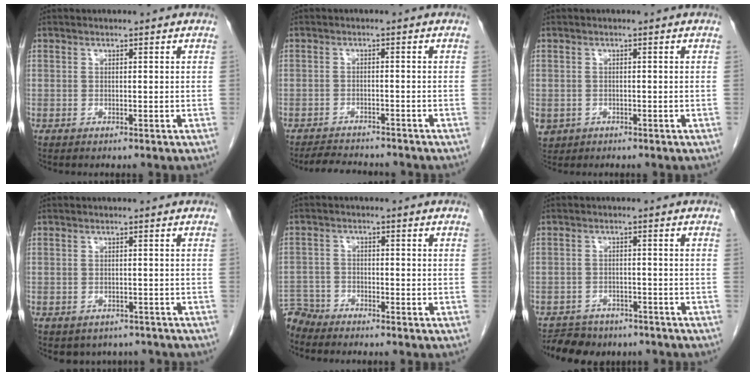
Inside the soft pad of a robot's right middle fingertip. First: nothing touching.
{"total": 6.6, "force": [-6.2, 1.3, 1.8], "torque": [-0.028, -0.005, -0.092]}
{"total": 3.9, "force": [-1.7, 3.4, 0.9], "torque": [-0.019, 0.000, -0.022]}
{"total": 4.7, "force": [-3.9, 2.6, 0.6], "torque": [0.005, 0.013, -0.044]}
{"total": 5.2, "force": [-5.0, 1.3, -0.4], "torque": [0.015, -0.007, -0.097]}
{"total": 7.5, "force": [-6.2, 4.0, 1.5], "torque": [-0.026, 0.007, -0.083]}